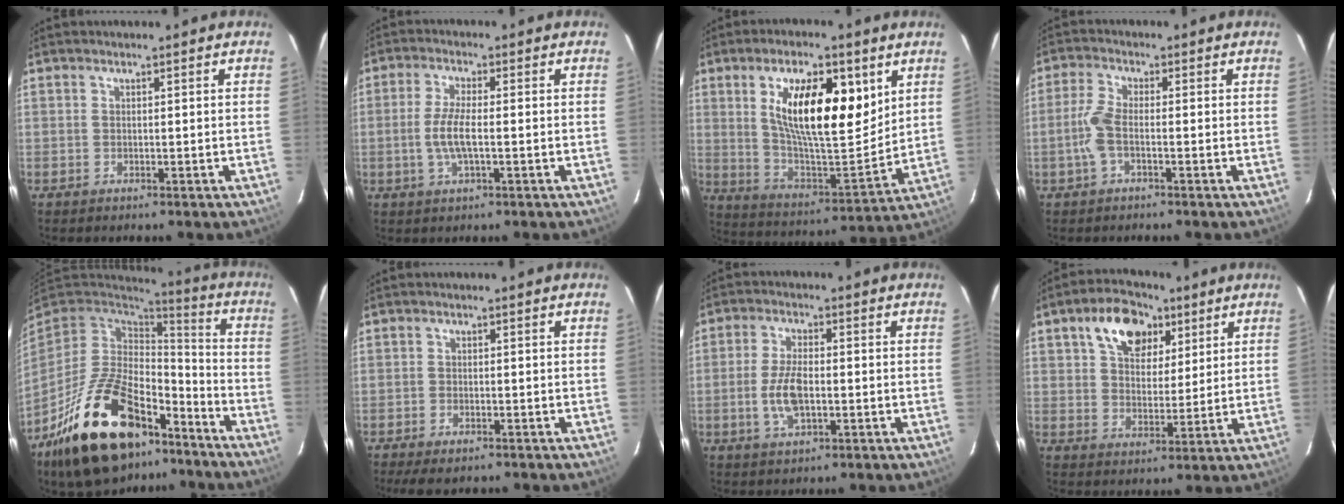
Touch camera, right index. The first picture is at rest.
{"total": 5.7, "force": [-1.0, 1.4, 5.4], "torque": [-0.109, -0.003, -0.018]}
{"total": 18.7, "force": [7.2, 6.7, 15.9], "torque": [-0.268, 0.000, 0.128]}
{"total": 4.5, "force": [-1.4, 1.3, 4.0], "torque": [-0.097, 0.004, -0.030]}
{"total": 27.0, "force": [-16.5, 13.6, 16.4], "torque": [-0.320, -0.001, -0.246]}
{"total": 4.3, "force": [-3.3, 1.7, 2.2], "torque": [-0.062, -0.014, -0.052]}
{"total": 7.1, "force": [-1.5, 3.2, 6.1], "torque": [-0.128, -0.001, -0.026]}
{"total": 11.4, "force": [6.1, 7.1, 6.6], "torque": [-0.119, 0.025, 0.102]}